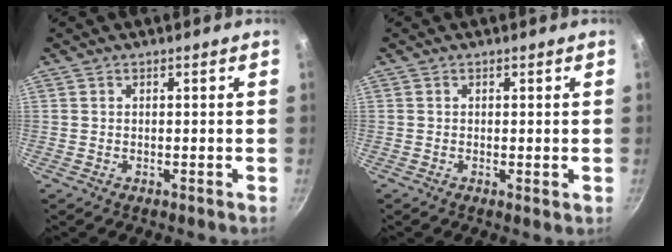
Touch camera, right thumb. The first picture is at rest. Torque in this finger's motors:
{"motor_torque": [-0.29, -0.21, -0.37, 0.16, -0.01]}